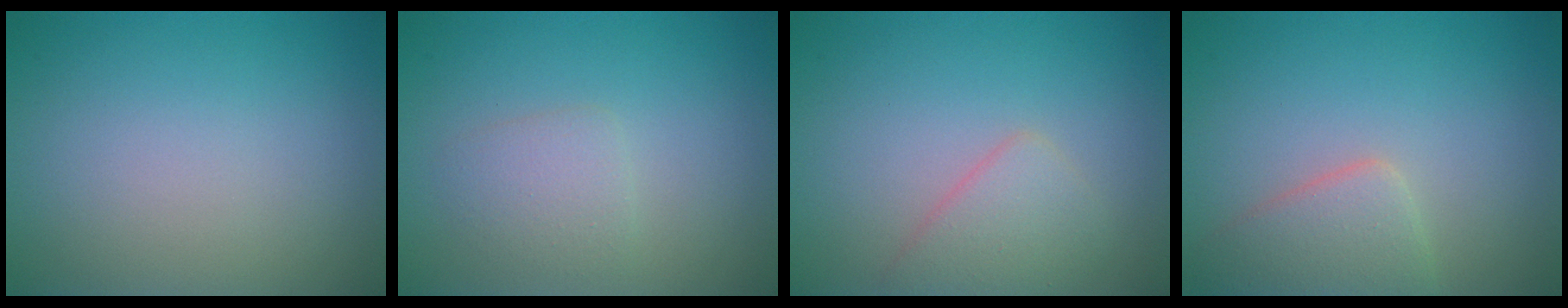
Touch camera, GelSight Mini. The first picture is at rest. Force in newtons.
{"total": 1.9, "press": 1.9, "slide": 0.1}
{"total": 2.5, "press": 2.5, "slide": 0.1}
{"total": 2.5, "press": 2.5, "slide": 0.2}